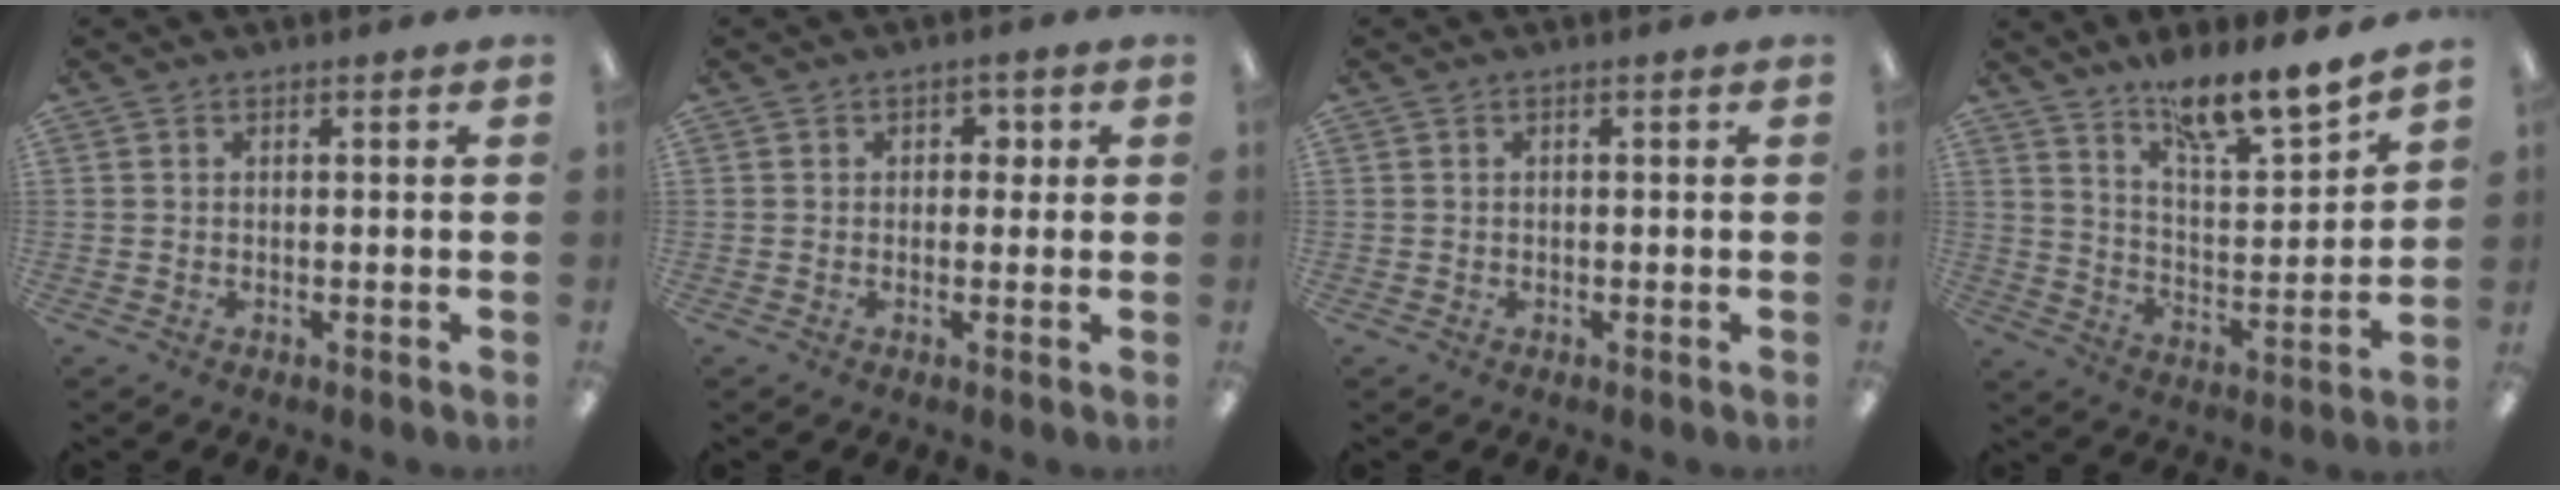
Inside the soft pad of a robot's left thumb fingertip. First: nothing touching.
{"total": 2.1, "force": [0.4, 1.7, 1.1], "torque": [-0.007, 0.003, 0.000]}
{"total": 0.0}
{"total": 13.3, "force": [11.7, 2.2, 6.0], "torque": [-0.089, -0.087, 0.199]}